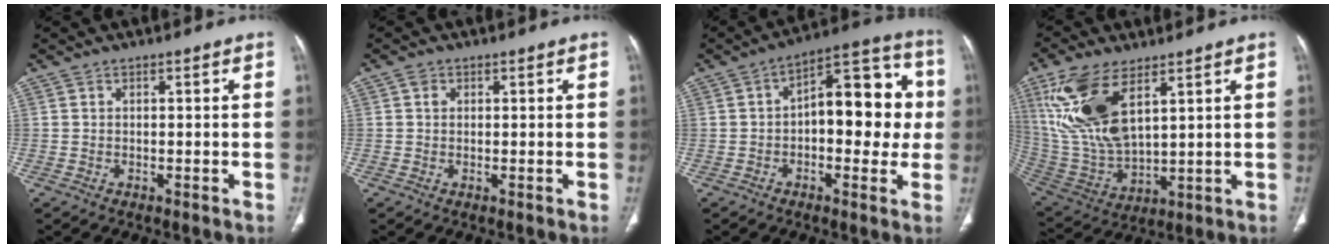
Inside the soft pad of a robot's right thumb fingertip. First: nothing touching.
{"total": 1.2, "force": [0.4, 1.0, 0.6], "torque": [-0.006, 0.000, 0.005]}
{"total": 16.4, "force": [0.5, 8.5, 14.0], "torque": [-0.145, 0.037, 0.000]}
{"total": 17.3, "force": [7.7, 8.0, 13.3], "torque": [-0.277, -0.026, 0.166]}